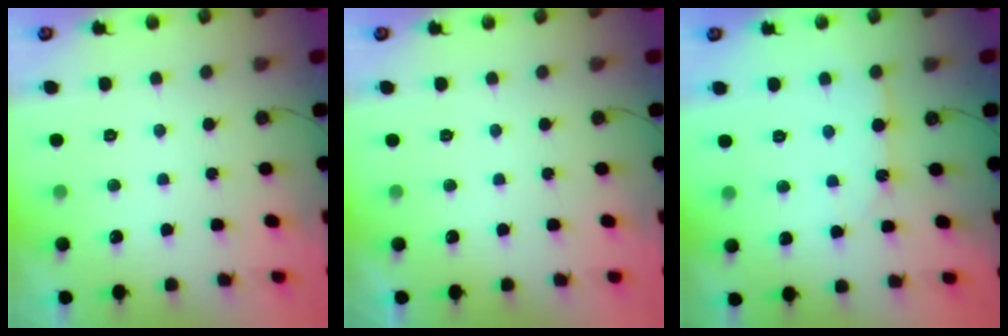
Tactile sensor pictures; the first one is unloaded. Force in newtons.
{"total": 0.0}
{"total": 8.0, "press": 8.0, "slide": 0.7}